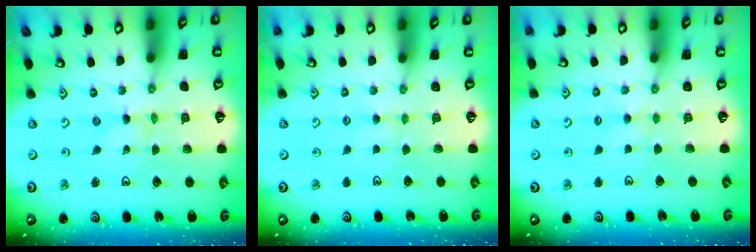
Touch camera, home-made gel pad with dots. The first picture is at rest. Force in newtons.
{"total": 2.3, "press": 2.3, "slide": 0.3}
{"total": 2.4, "press": 2.4, "slide": 0.5}